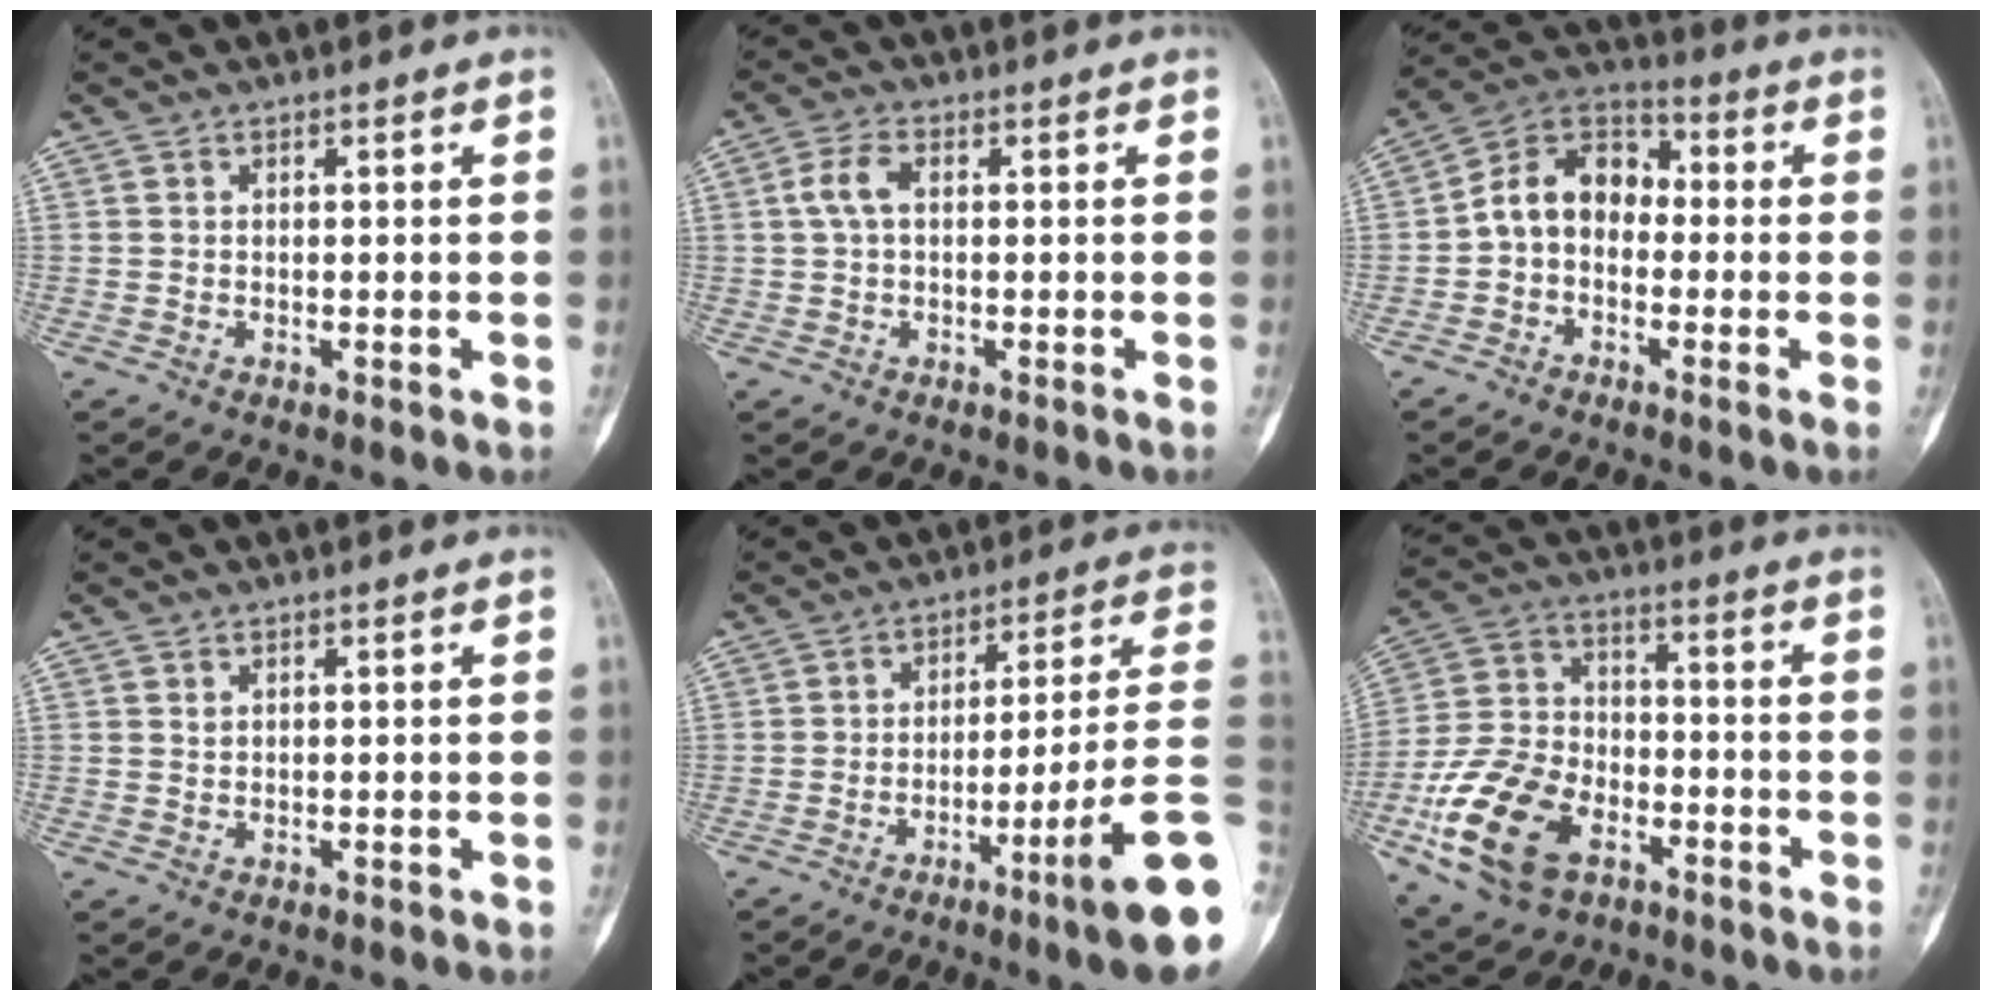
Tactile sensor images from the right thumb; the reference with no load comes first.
{"total": 3.9, "force": [0.5, 1.9, 3.4], "torque": [-0.083, 0.008, 0.004]}
{"total": 9.9, "force": [-1.0, 7.1, 6.8], "torque": [-0.095, 0.036, -0.039]}
{"total": 0.7, "force": [0.4, 0.4, 0.3], "torque": [0.001, 0.000, 0.007]}
{"total": 15.6, "force": [-6.0, -0.1, 14.3], "torque": [-0.183, 0.025, -0.096]}
{"total": 17.5, "force": [-7.6, 10.9, 11.3], "torque": [-0.214, 0.034, -0.141]}